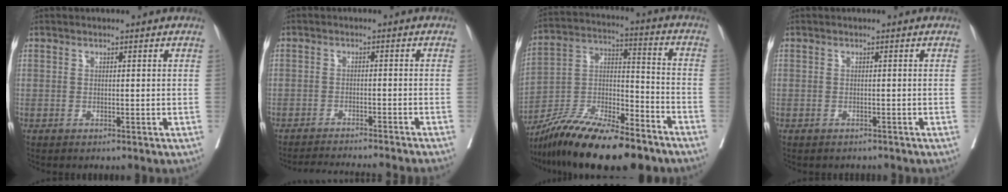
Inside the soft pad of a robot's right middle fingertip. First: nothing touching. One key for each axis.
{"total": 11.7, "fx": -11.0, "fy": -0.5, "fz": 4.1, "tx": -0.040, "ty": -0.016, "tz": -0.145}
{"total": 20.9, "fx": -16.5, "fy": 4.5, "fz": 12.0, "tx": -0.206, "ty": -0.006, "tz": -0.287}
{"total": 1.7, "fx": -1.6, "fy": 0.7, "fz": 0.2, "tx": -0.010, "ty": -0.002, "tz": -0.023}